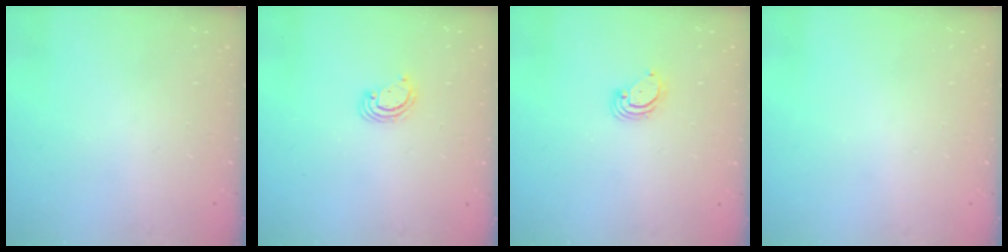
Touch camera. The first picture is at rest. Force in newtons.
{"total": 2.5, "press": 2.5, "slide": 0.3}
{"total": 4.1, "press": 4.0, "slide": 0.3}
{"total": 0.0}